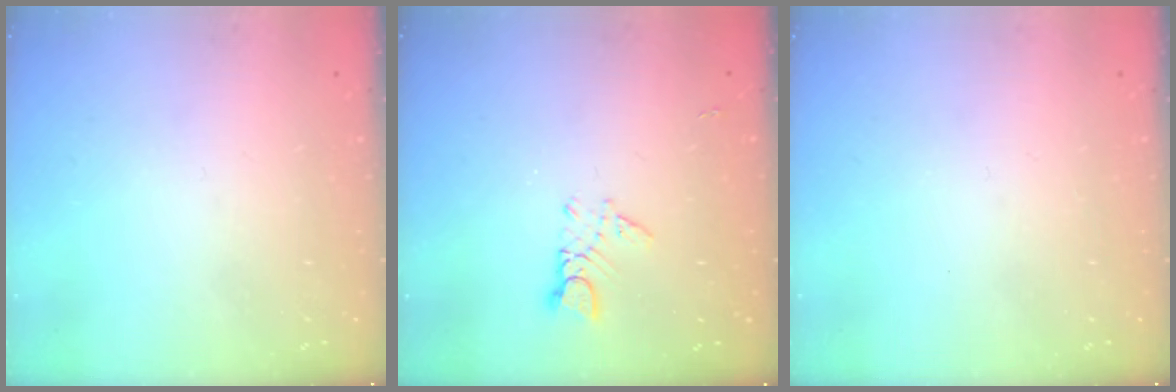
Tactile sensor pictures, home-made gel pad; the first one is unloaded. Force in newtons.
{"total": 2.4, "press": 2.4, "slide": 0.2}
{"total": 0.0}